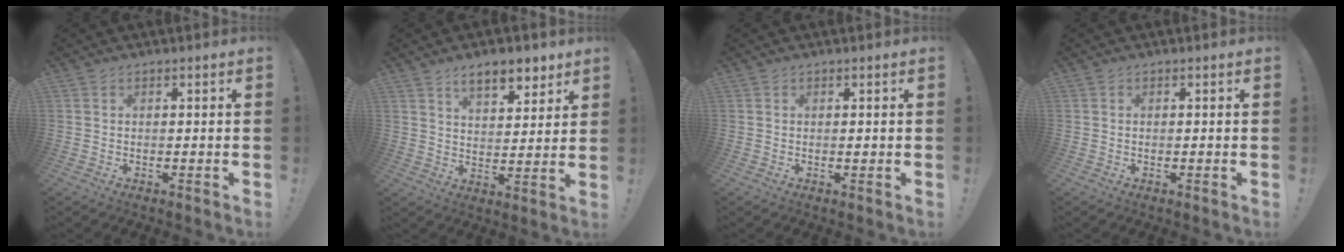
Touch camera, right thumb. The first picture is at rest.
{"total": 9.2, "force": [6.3, 4.0, 5.3], "torque": [-0.074, -0.031, 0.113]}
{"total": 0.0}
{"total": 0.0}